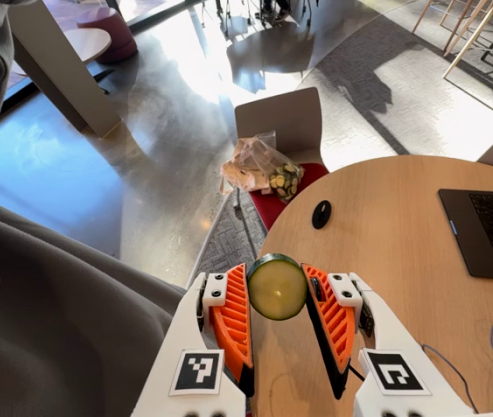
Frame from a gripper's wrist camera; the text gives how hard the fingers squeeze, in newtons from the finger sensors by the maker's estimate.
{"total": 8.9, "left": 8.6, "right": 9.3}